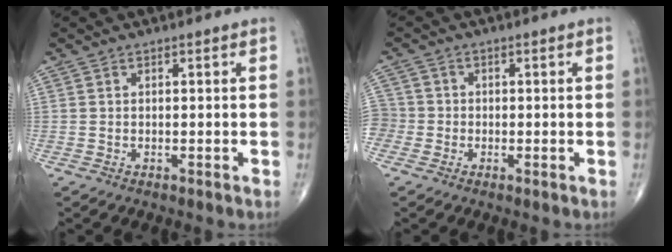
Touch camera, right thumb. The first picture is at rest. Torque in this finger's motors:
{"motor_torque": [-0.08, 0.11, -0.39, -0.16, 0.11]}